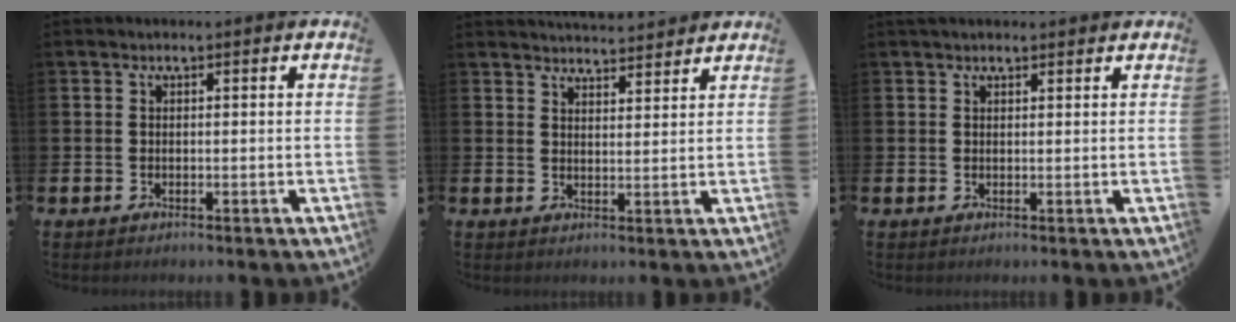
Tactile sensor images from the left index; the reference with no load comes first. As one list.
[{"total": 4.2, "force": [4.2, 0.3, 0.0], "torque": [-0.004, -0.024, 0.076]}, {"total": 1.3, "force": [1.2, 0.4, 0.3], "torque": [0.004, 0.001, 0.018]}]